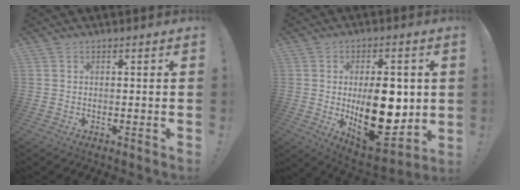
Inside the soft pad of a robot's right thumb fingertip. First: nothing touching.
{"total": 19.8, "force": [-0.5, 10.8, 16.6], "torque": [-0.233, -0.020, 0.006]}